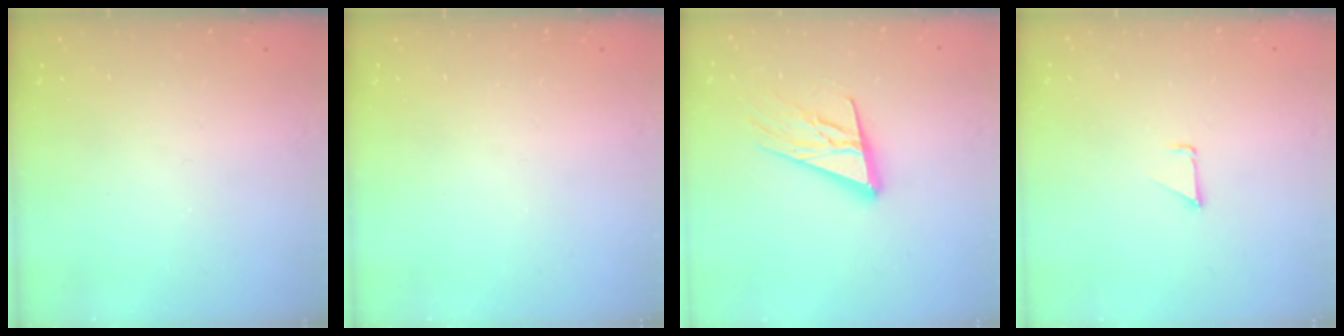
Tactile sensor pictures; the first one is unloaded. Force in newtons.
{"total": 0.0}
{"total": 17.0, "press": 16.5, "slide": 4.2}
{"total": 0.9, "press": 0.9, "slide": 0.1}